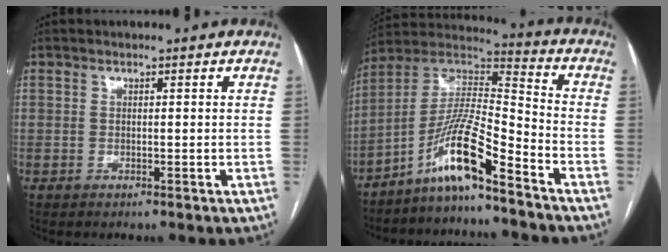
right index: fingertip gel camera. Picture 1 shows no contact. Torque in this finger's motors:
{"motor_torque": [1.50, -0.64, 0.43, 0.16]}